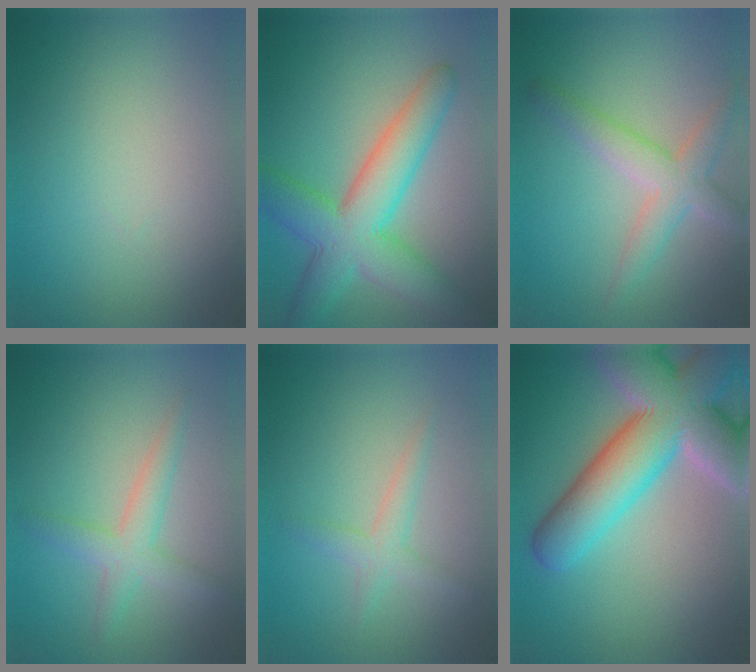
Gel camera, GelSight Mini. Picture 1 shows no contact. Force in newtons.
{"total": 8.2, "press": 8.2, "slide": 0.2}
{"total": 3.9, "press": 3.9, "slide": 0.3}
{"total": 2.9, "press": 2.9, "slide": 0.1}
{"total": 1.9, "press": 1.9, "slide": 0.0}
{"total": 12.0, "press": 11.9, "slide": 1.0}